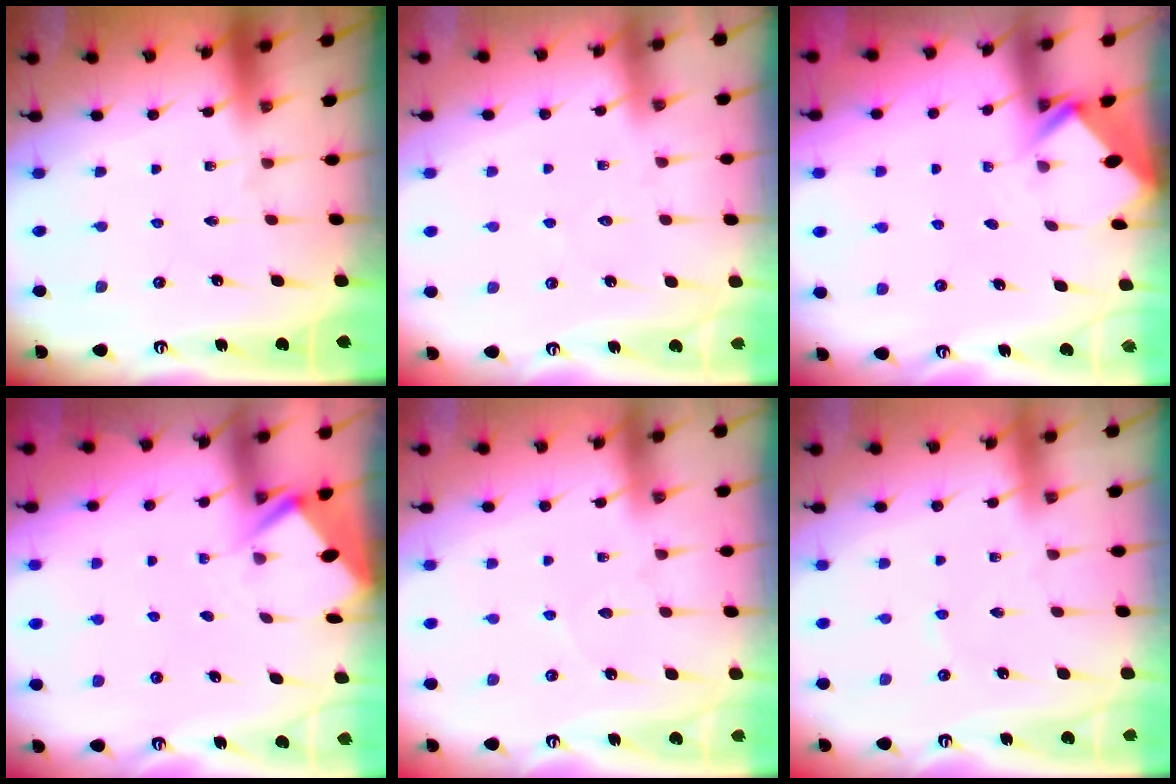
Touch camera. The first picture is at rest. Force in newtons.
{"total": 3.7, "press": 3.6, "slide": 0.5}
{"total": 2.7, "press": 2.7, "slide": 0.2}
{"total": 2.9, "press": 2.9, "slide": 0.3}
{"total": 5.3, "press": 5.3, "slide": 0.6}
{"total": 1.3, "press": 1.3, "slide": 0.2}